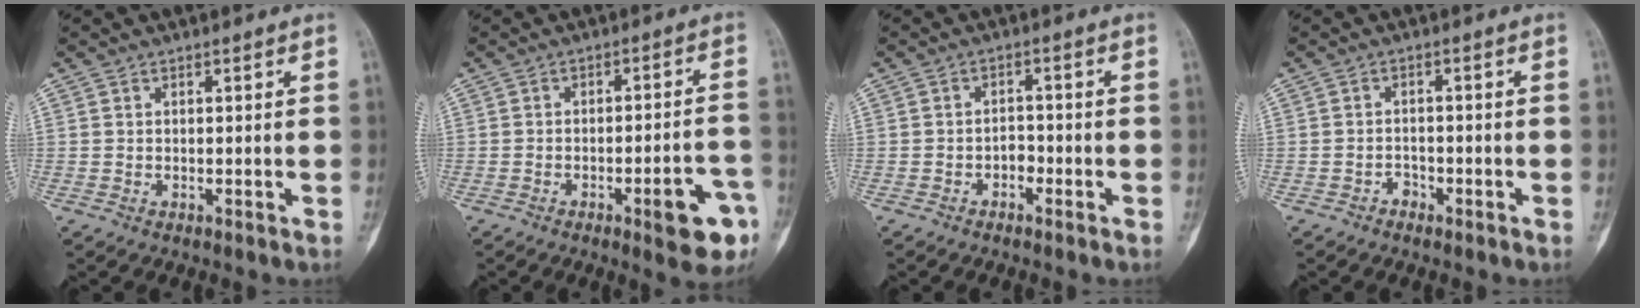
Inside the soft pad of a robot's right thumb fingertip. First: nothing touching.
{"total": 10.4, "force": [-4.8, 2.7, 8.8], "torque": [-0.095, 0.032, -0.055]}
{"total": 2.3, "force": [-1.2, 1.5, 1.2], "torque": [-0.004, 0.015, -0.024]}
{"total": 1.7, "force": [-1.2, 1.2, 0.4], "torque": [-0.002, 0.009, -0.023]}